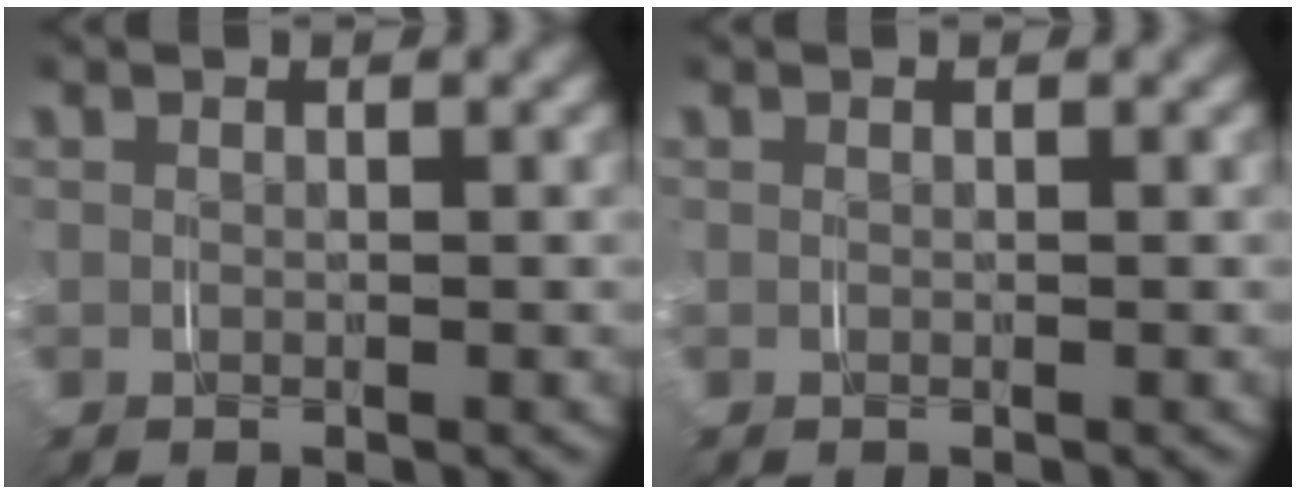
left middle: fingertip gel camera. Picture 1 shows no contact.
{"total": 0.0}